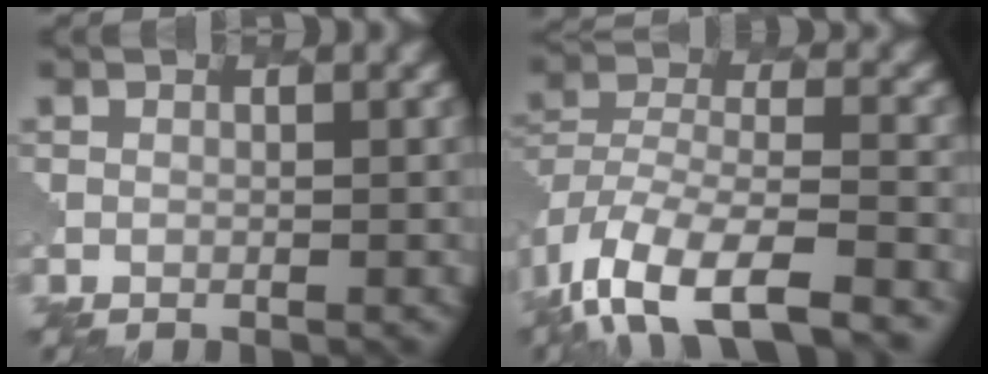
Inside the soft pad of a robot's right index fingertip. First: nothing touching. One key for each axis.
{"total": 11.7, "fx": -7.8, "fy": 4.9, "fz": 7.2, "tx": -0.149, "ty": -0.011, "tz": -0.124}